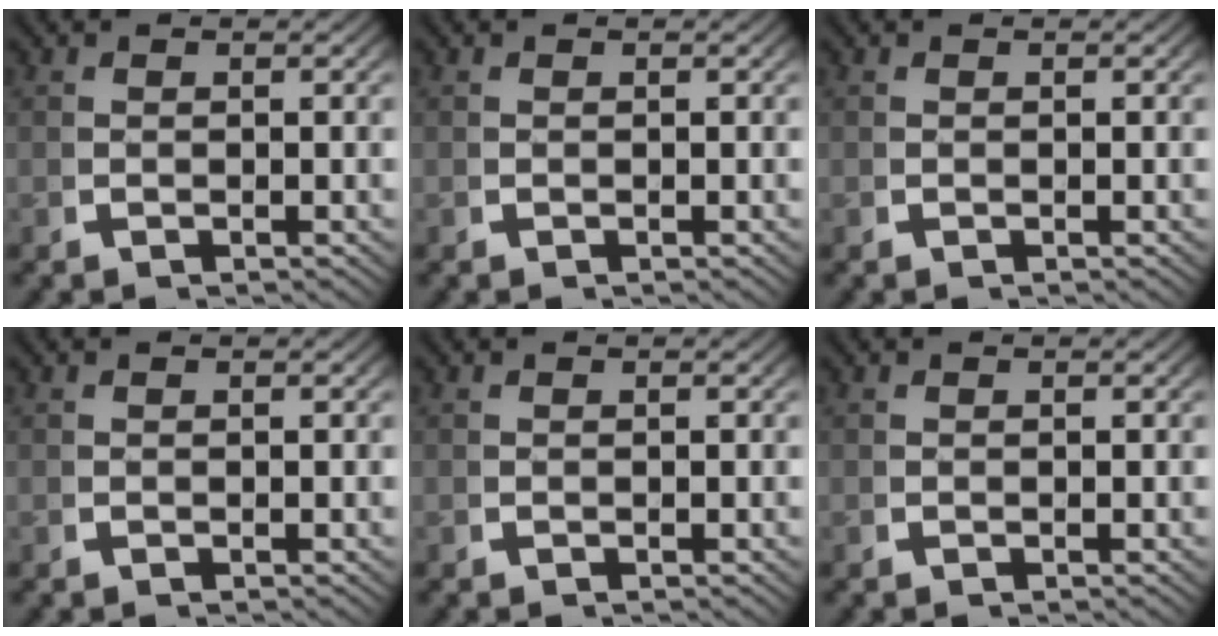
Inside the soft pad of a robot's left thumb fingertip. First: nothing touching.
{"total": 0.0}
{"total": 0.0}
{"total": 0.0}
{"total": 0.0}
{"total": 0.0}